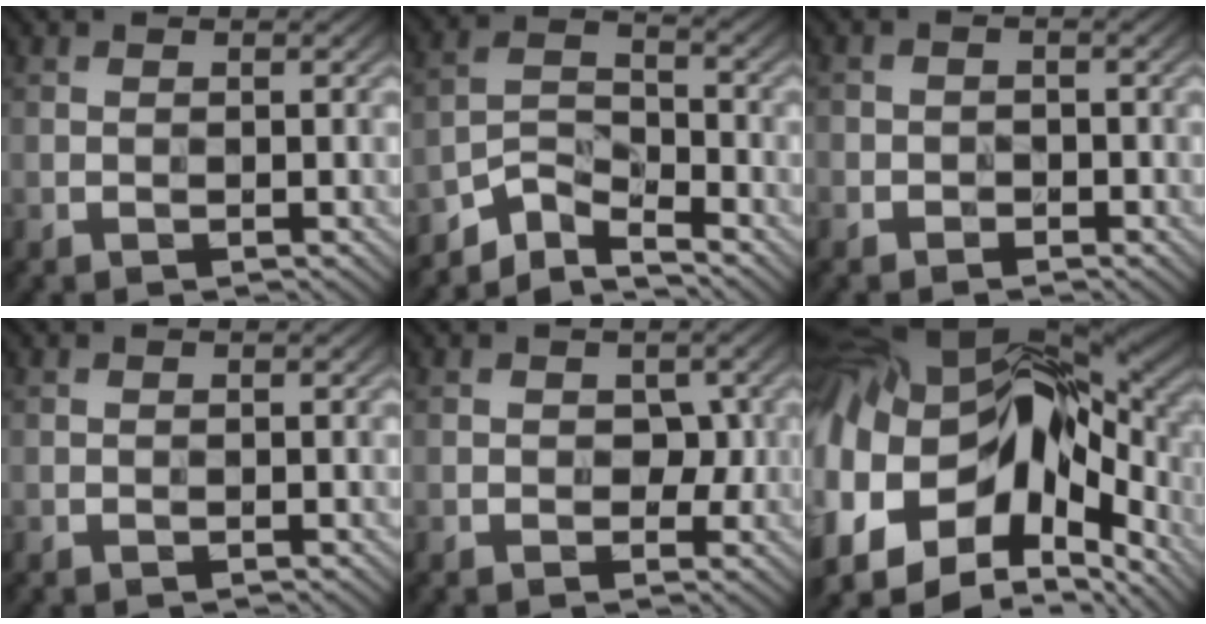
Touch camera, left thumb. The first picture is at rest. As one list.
[{"total": 5.0, "force": [-4.8, 0.9, 1.4], "torque": [-0.024, 0.000, -0.108]}, {"total": 1.4, "force": [-1.1, 0.8, -0.4], "torque": [0.015, -0.001, -0.026]}, {"total": 0.0}, {"total": 2.8, "force": [0.0, 2.0, 2.0], "torque": [-0.019, -0.001, -0.002]}, {"total": 20.1, "force": [-1.4, 11.6, 16.3], "torque": [-0.356, -0.054, 0.006]}]